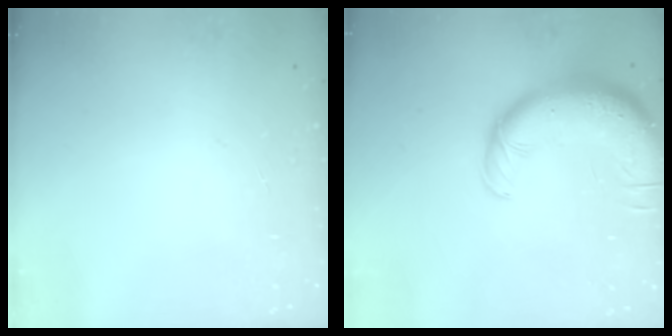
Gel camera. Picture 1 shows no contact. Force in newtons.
{"total": 13.5, "press": 13.0, "slide": 3.6}